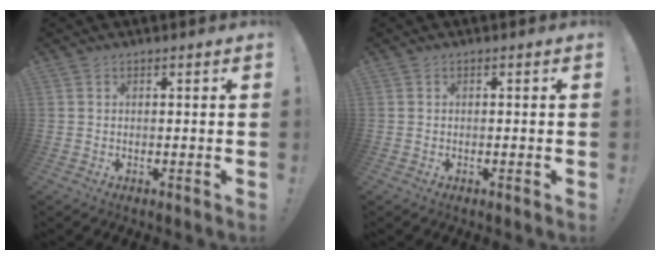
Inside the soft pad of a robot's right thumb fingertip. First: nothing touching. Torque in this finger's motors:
{"motor_torque": [-0.18, -0.07, 0.05, -0.12, -0.04]}